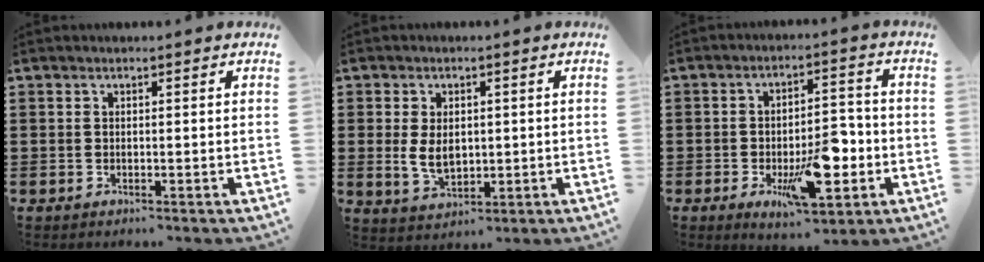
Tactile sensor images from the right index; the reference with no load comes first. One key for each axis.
{"total": 4.7, "fx": 0.0, "fy": 2.9, "fz": 3.7, "tx": -0.072, "ty": 0.001, "tz": -0.003}
{"total": 11.3, "fx": -3.1, "fy": 4.5, "fz": 9.9, "tx": -0.162, "ty": -0.006, "tz": -0.051}